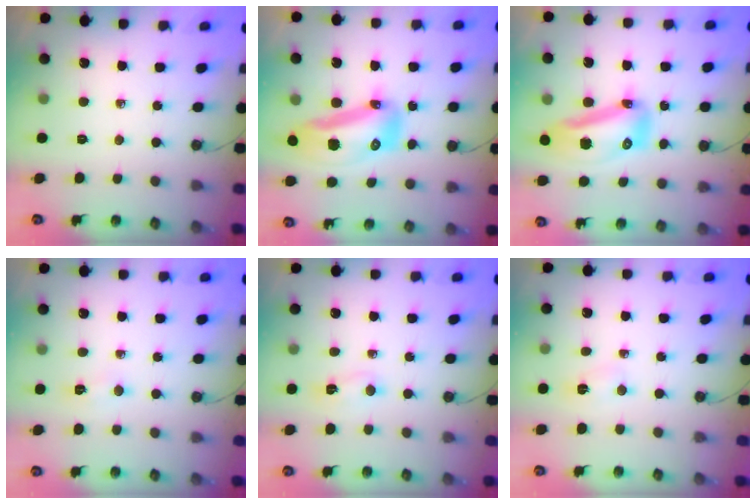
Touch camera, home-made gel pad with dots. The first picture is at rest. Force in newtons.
{"total": 14.3, "press": 14.2, "slide": 1.7}
{"total": 13.5, "press": 13.4, "slide": 1.4}
{"total": 3.3, "press": 3.1, "slide": 1.1}
{"total": 4.4, "press": 4.1, "slide": 1.5}
{"total": 2.3, "press": 2.3, "slide": 0.3}